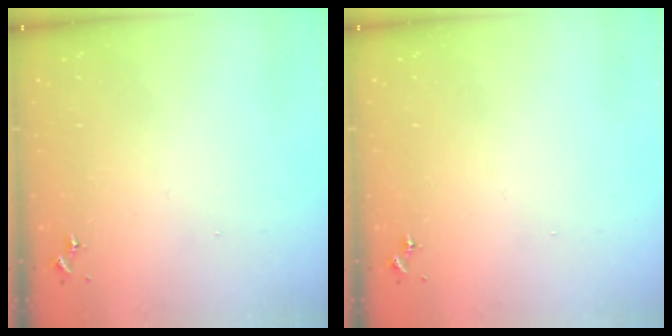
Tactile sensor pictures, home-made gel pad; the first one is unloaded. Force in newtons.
{"total": 0.0}